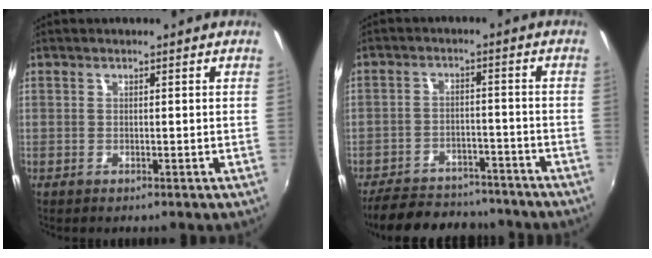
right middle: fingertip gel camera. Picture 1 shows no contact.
{"total": 16.7, "force": [-14.2, 6.4, 6.1], "torque": [-0.145, 0.011, -0.195]}